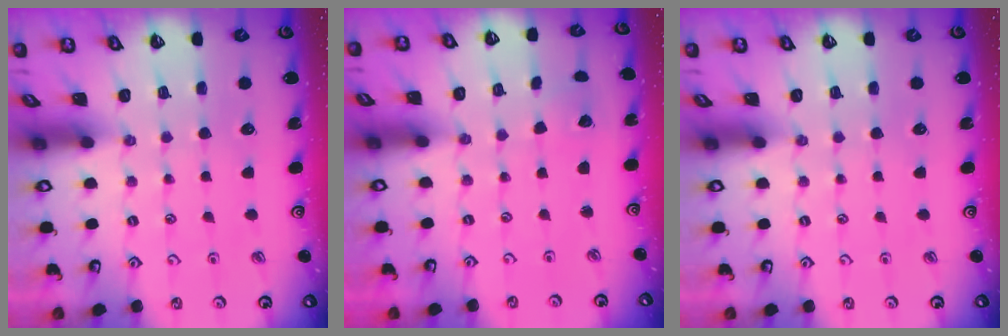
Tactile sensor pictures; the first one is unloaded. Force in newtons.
{"total": 2.5, "press": 2.5, "slide": 0.3}
{"total": 0.0}